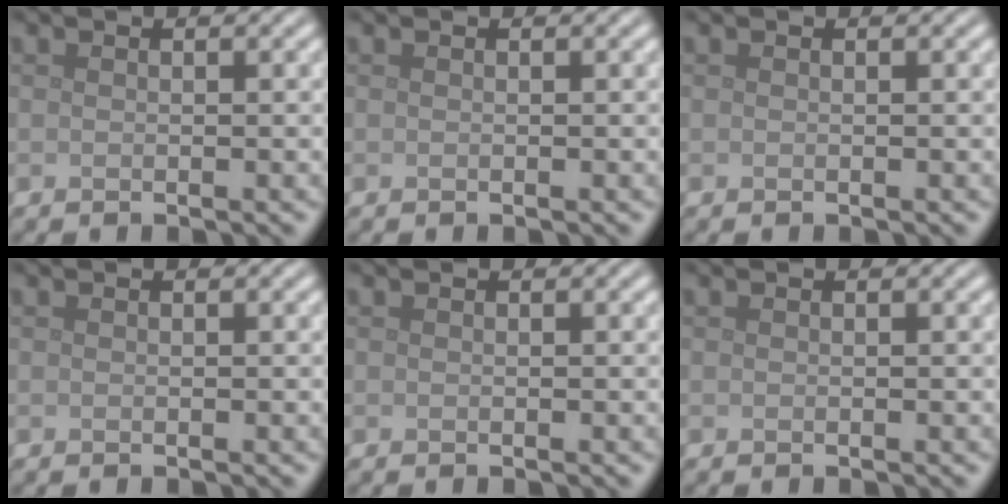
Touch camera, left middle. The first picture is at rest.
{"total": 0.0}
{"total": 0.0}
{"total": 0.0}
{"total": 0.0}
{"total": 0.0}